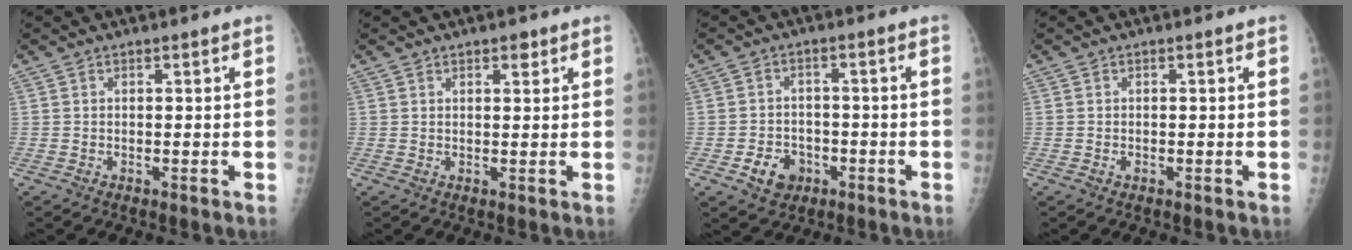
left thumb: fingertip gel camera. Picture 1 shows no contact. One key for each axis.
{"total": 2.0, "fx": 1.2, "fy": 0.9, "fz": 1.2, "tx": -0.010, "ty": -0.005, "tz": 0.017}
{"total": 5.8, "fx": -2.6, "fy": 4.6, "fz": 2.4, "tx": -0.019, "ty": 0.017, "tz": -0.037}
{"total": 0.6, "fx": -0.3, "fy": 0.4, "fz": 0.4, "tx": -0.007, "ty": 0.004, "tz": -0.004}